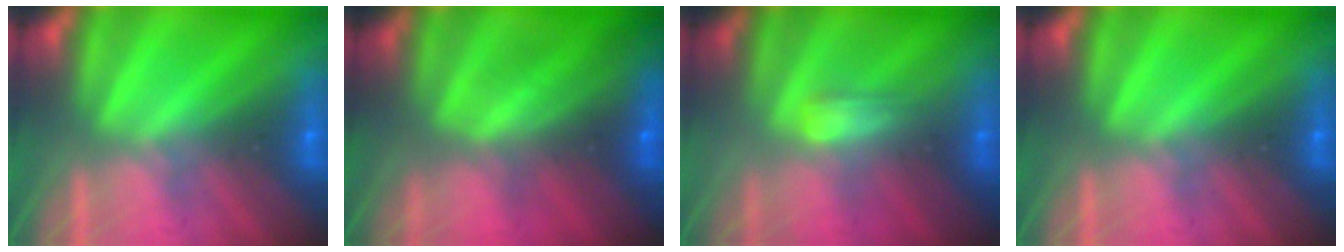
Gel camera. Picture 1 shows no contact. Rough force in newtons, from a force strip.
{"total": 10.8}
{"total": 2.1}
{"total": 0.0}